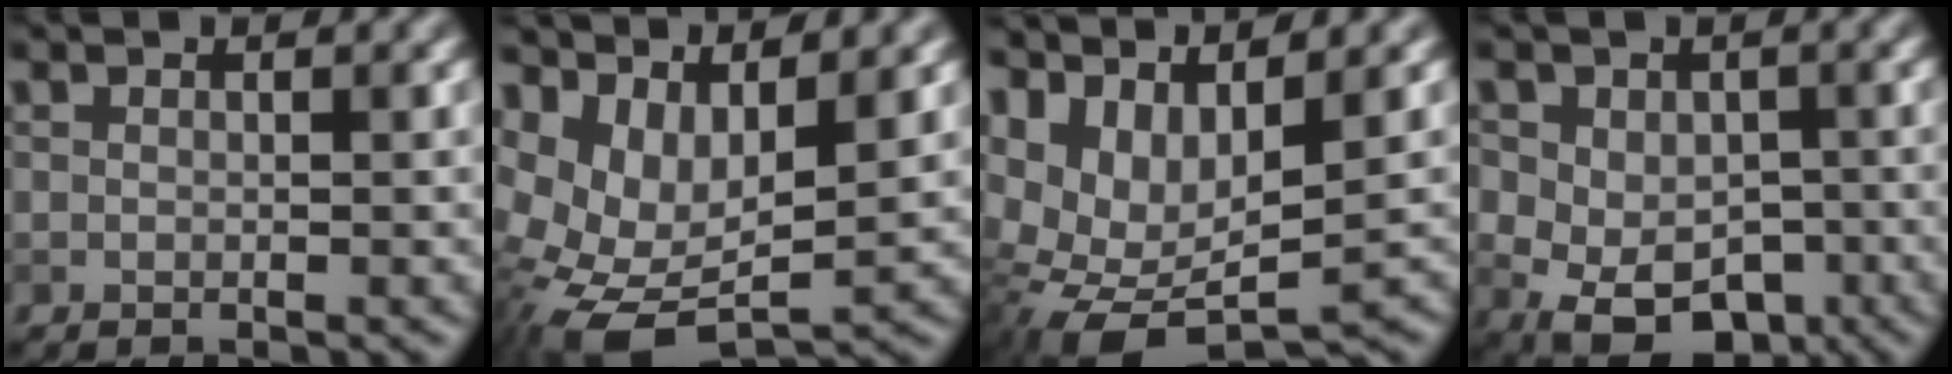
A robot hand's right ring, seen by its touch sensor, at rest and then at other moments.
{"total": 10.0, "force": [1.2, 6.0, 7.9], "torque": [-0.157, -0.017, 0.039]}
{"total": 10.2, "force": [0.8, 6.3, 8.0], "torque": [-0.161, -0.017, 0.036]}
{"total": 7.9, "force": [-1.7, 6.0, 4.7], "torque": [-0.063, -0.016, -0.025]}